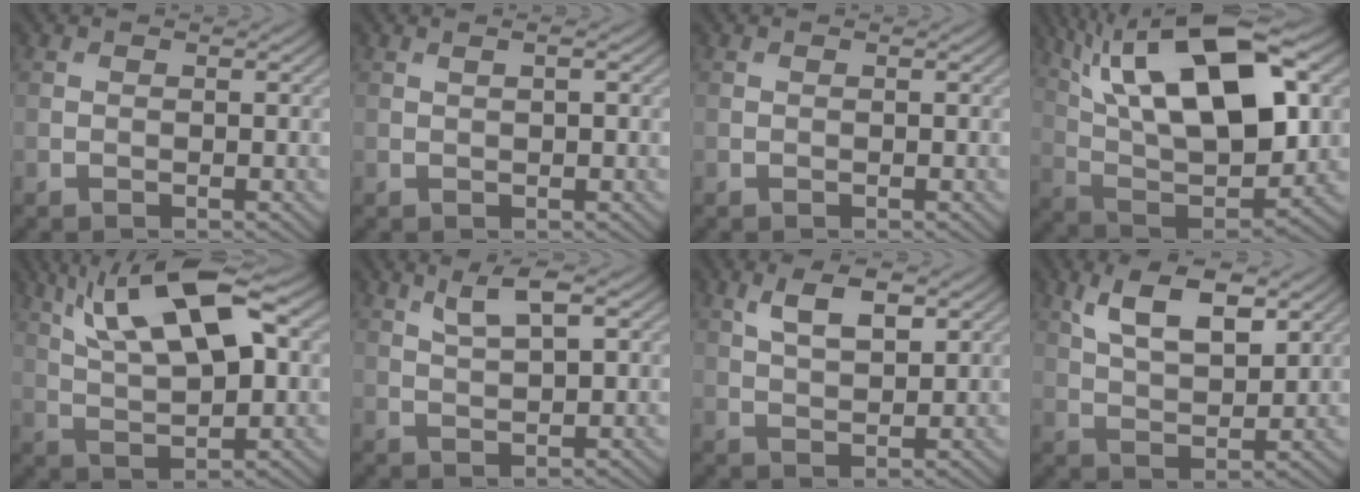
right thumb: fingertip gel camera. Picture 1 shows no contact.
{"total": 1.0, "force": [0.3, 0.1, 1.0], "torque": [-0.019, 0.006, 0.005]}
{"total": 0.0}
{"total": 20.2, "force": [8.2, 8.5, 16.4], "torque": [-0.305, 0.039, 0.127]}
{"total": 14.2, "force": [6.4, 4.7, 11.7], "torque": [-0.229, 0.016, 0.113]}
{"total": 4.1, "force": [2.2, 0.9, 3.4], "torque": [-0.076, 0.004, 0.047]}
{"total": 5.5, "force": [2.8, 2.2, 4.2], "torque": [-0.087, 0.001, 0.054]}
{"total": 8.9, "force": [4.8, 3.6, 6.6], "torque": [-0.131, 0.003, 0.093]}